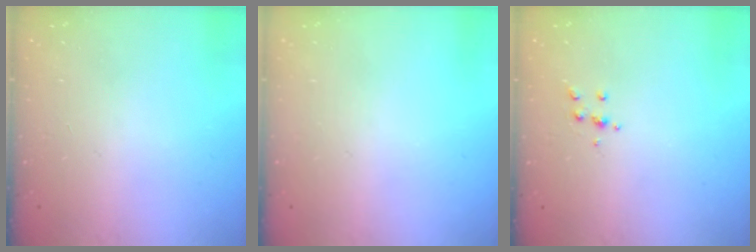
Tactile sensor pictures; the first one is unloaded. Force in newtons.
{"total": 0.0}
{"total": 4.0, "press": 3.9, "slide": 0.9}